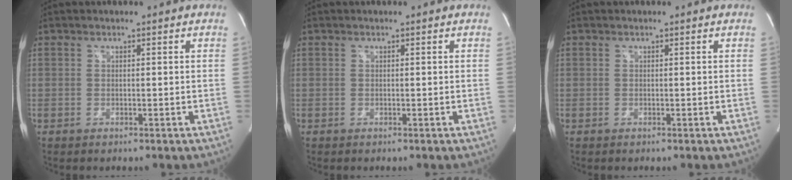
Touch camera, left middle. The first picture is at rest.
{"total": 0.0}
{"total": 0.0}